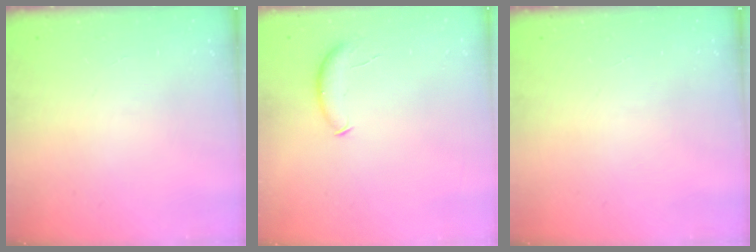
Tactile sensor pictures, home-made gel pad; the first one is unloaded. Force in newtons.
{"total": 6.8, "press": 6.8, "slide": 0.6}
{"total": 0.0}